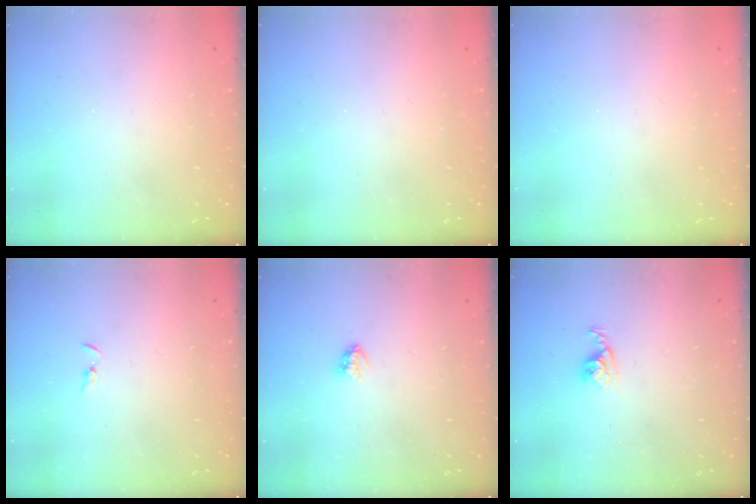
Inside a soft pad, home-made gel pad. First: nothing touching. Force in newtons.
{"total": 0.0}
{"total": 0.0}
{"total": 2.1, "press": 2.1, "slide": 0.3}
{"total": 2.9, "press": 2.9, "slide": 0.3}
{"total": 4.5, "press": 4.5, "slide": 0.4}